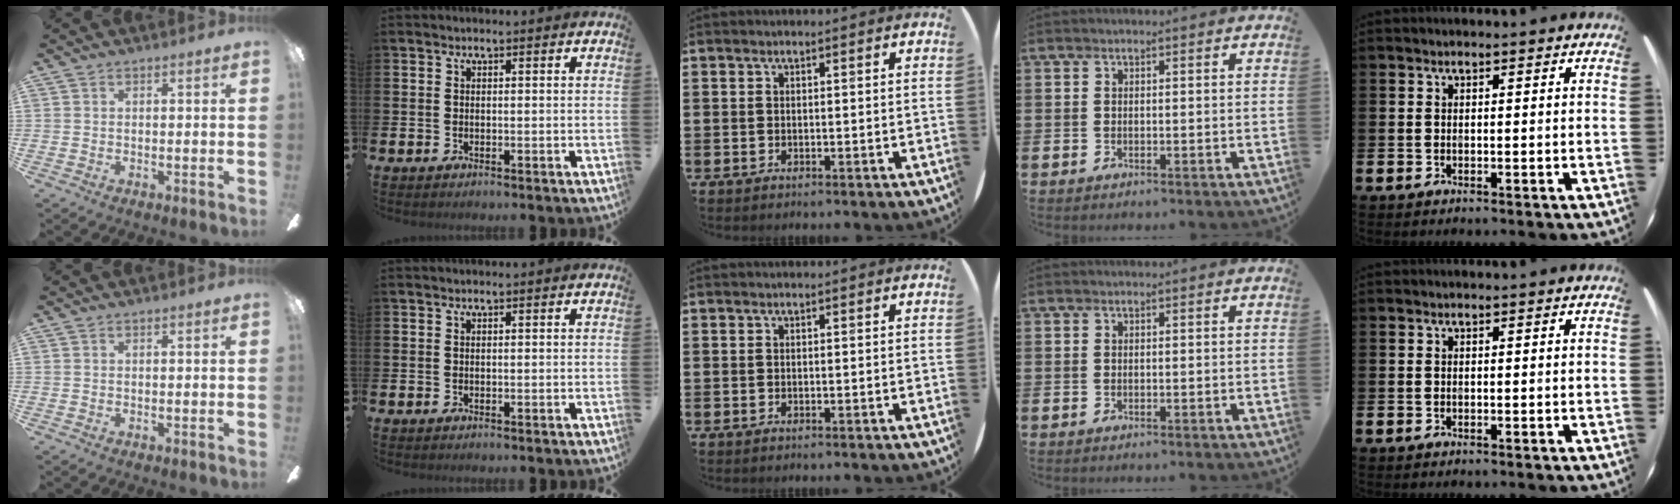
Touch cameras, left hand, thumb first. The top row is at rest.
{}